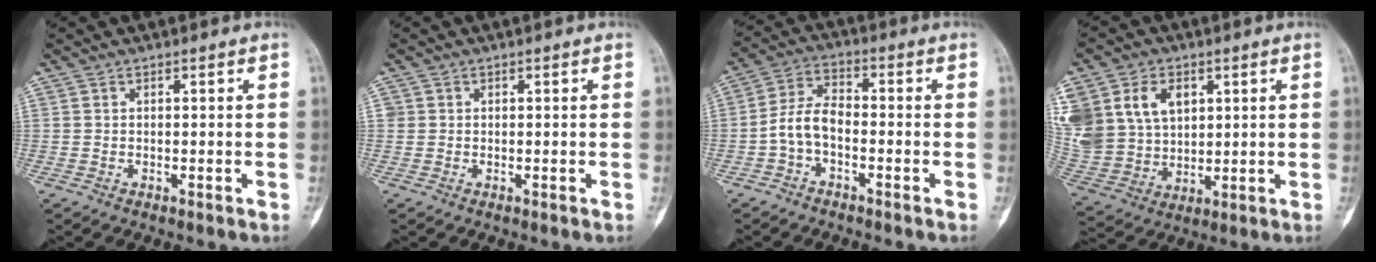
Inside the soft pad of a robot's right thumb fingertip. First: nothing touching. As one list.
[{"total": 0.9, "force": [0.1, 0.8, 0.1], "torque": [0.007, 0.003, 0.001]}, {"total": 6.3, "force": [-2.1, 3.6, 4.8], "torque": [-0.095, 0.031, -0.050]}, {"total": 21.4, "force": [7.5, 16.2, 12.0], "torque": [-0.281, 0.023, 0.165]}]